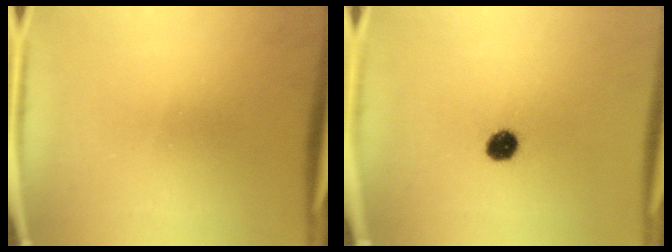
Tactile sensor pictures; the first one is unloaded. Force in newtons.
{"total": 4.8}